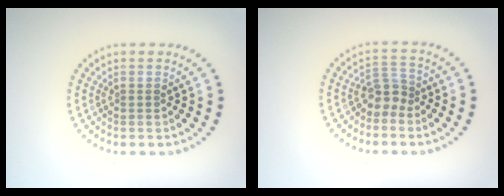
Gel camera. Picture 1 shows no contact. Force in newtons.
{"total": 2.2, "press": 1.7, "slide": 1.3}